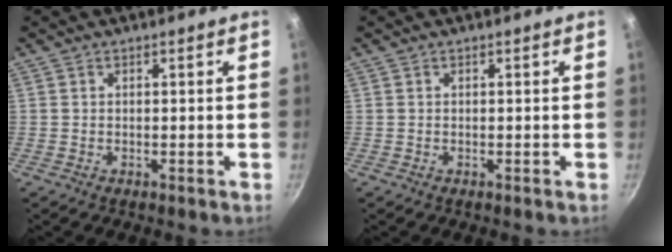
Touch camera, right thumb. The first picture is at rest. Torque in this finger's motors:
{"motor_torque": [0.00, 0.00, 0.09, -0.01, 0.03]}